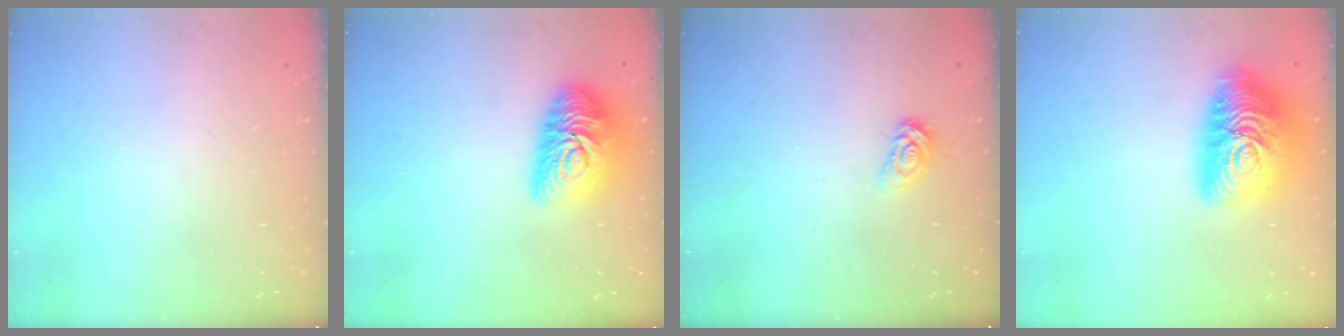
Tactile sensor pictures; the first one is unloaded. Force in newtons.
{"total": 15.0, "press": 14.9, "slide": 1.0}
{"total": 3.0, "press": 2.9, "slide": 0.3}
{"total": 20.7, "press": 20.7, "slide": 1.1}